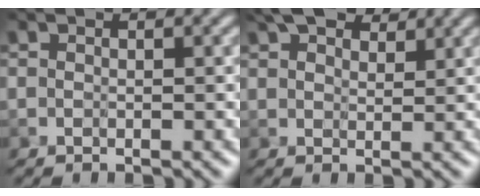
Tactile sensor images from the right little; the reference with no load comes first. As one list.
[{"total": 5.0, "force": [3.8, 2.1, 2.4], "torque": [-0.043, 0.014, 0.061]}]